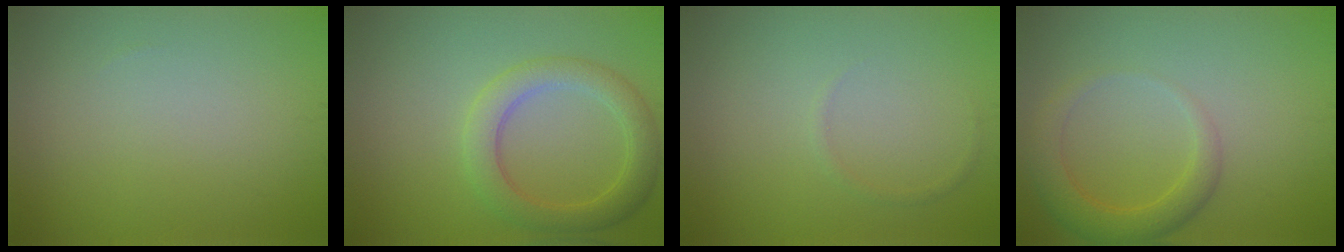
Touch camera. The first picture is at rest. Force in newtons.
{"total": 4.0, "press": 4.0, "slide": 0.1}
{"total": 0.5, "press": 0.5, "slide": 0.0}
{"total": 3.3, "press": 3.3, "slide": 0.2}